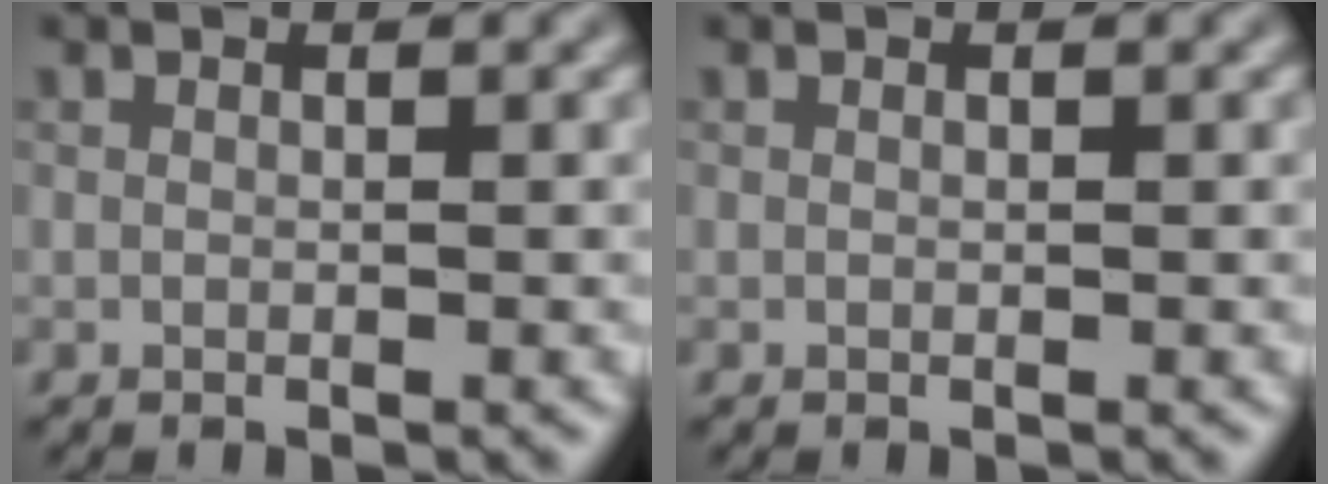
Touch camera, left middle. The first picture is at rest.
{"total": 0.0}